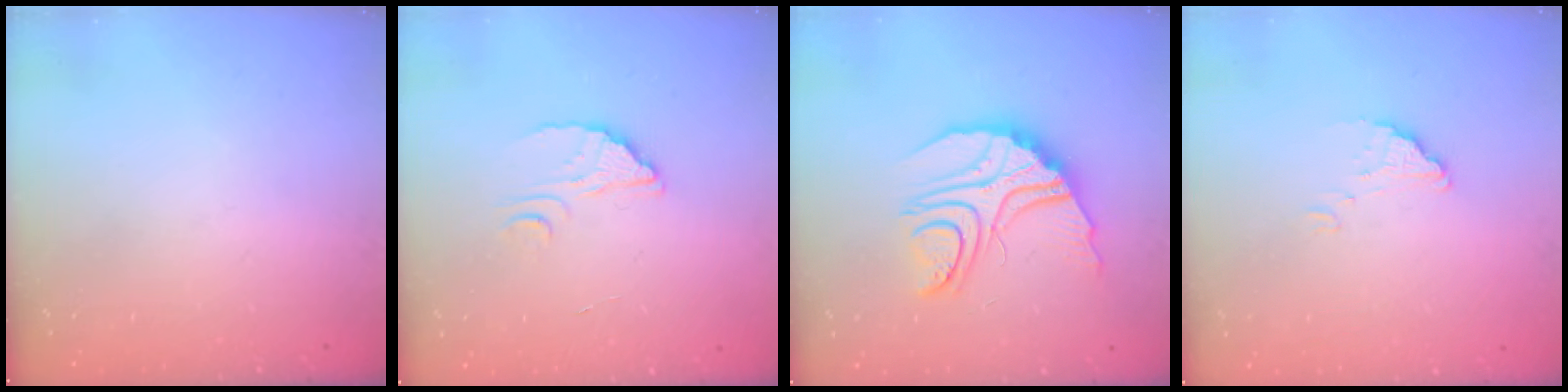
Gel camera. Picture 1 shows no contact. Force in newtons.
{"total": 2.1, "press": 2.1, "slide": 0.1}
{"total": 14.3, "press": 14.2, "slide": 1.2}
{"total": 1.5, "press": 1.5, "slide": 0.1}